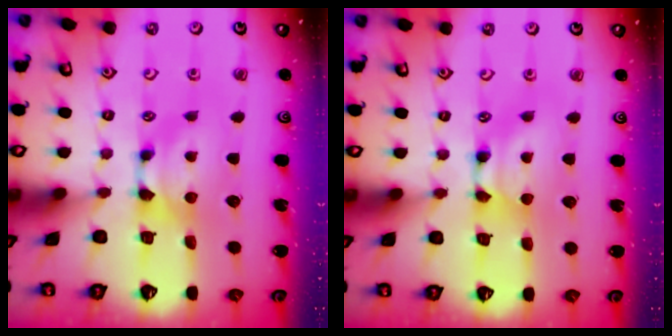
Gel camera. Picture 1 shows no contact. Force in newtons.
{"total": 1.7, "press": 1.7, "slide": 0.1}